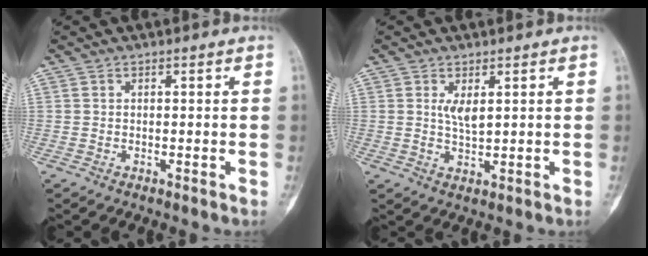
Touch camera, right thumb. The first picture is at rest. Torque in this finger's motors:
{"motor_torque": [0.44, 0.45, 0.30, -0.30, 0.01]}